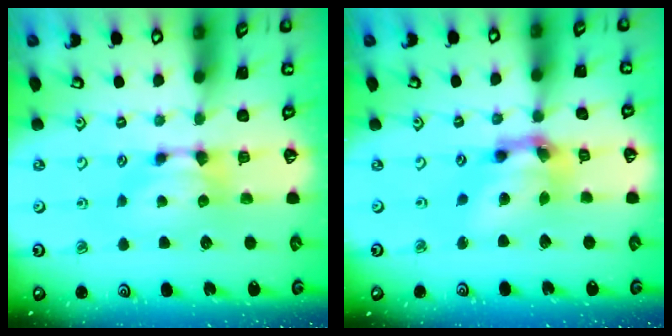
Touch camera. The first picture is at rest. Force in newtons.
{"total": 8.0, "press": 7.6, "slide": 2.6}